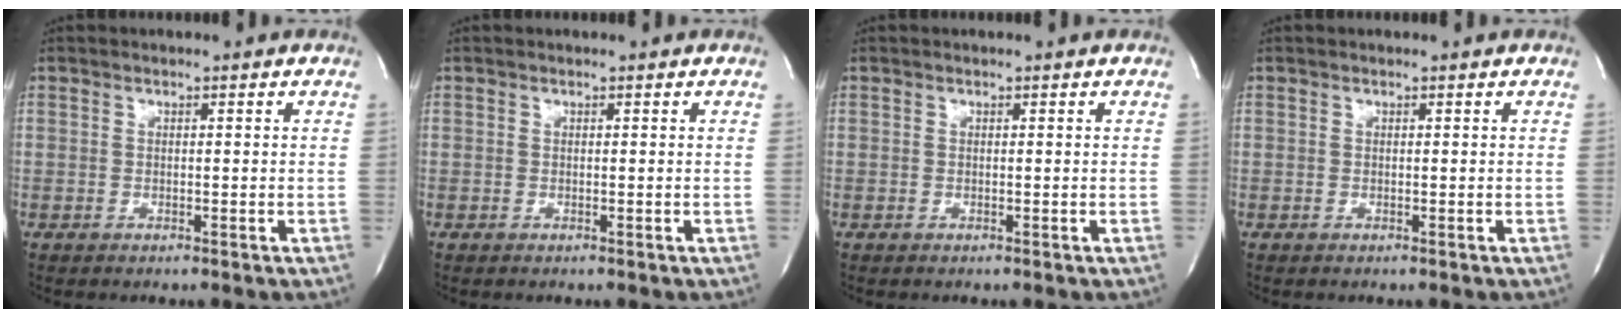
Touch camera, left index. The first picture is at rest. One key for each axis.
{"total": 0.0}
{"total": 0.0}
{"total": 0.0}